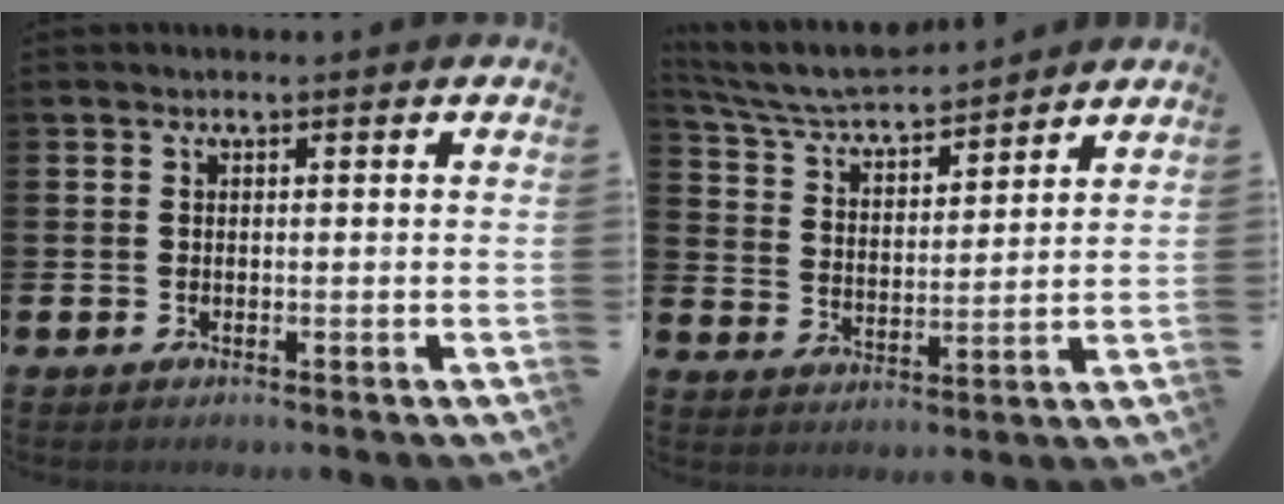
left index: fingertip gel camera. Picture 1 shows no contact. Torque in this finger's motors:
{"motor_torque": [1.09, -1.05, 0.35, 0.16]}